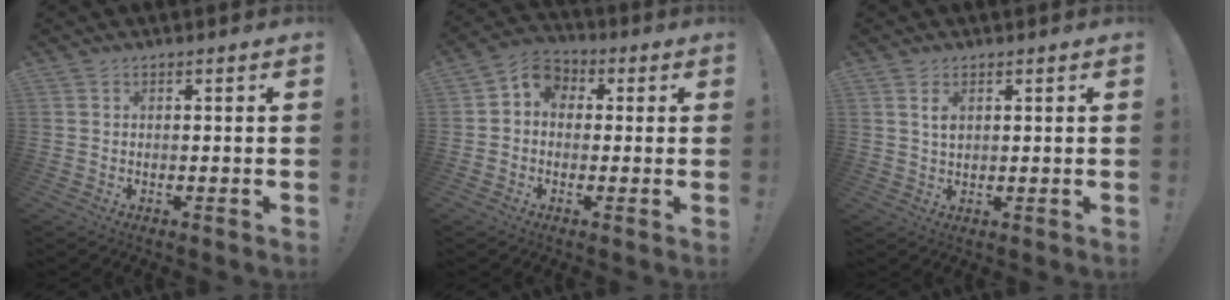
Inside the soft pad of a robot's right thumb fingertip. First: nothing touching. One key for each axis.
{"total": 6.6, "fx": 0.3, "fy": 5.5, "fz": 3.5, "tx": -0.064, "ty": 0.008, "tz": 0.008}
{"total": 2.6, "fx": 1.2, "fy": 1.2, "fz": 2.0, "tx": -0.027, "ty": -0.005, "tz": 0.017}